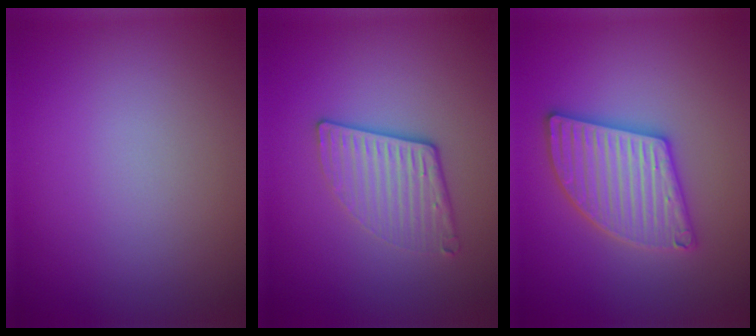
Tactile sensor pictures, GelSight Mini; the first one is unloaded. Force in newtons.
{"total": 3.3, "press": 2.6, "slide": 1.9}
{"total": 5.4, "press": 5.4, "slide": 0.7}